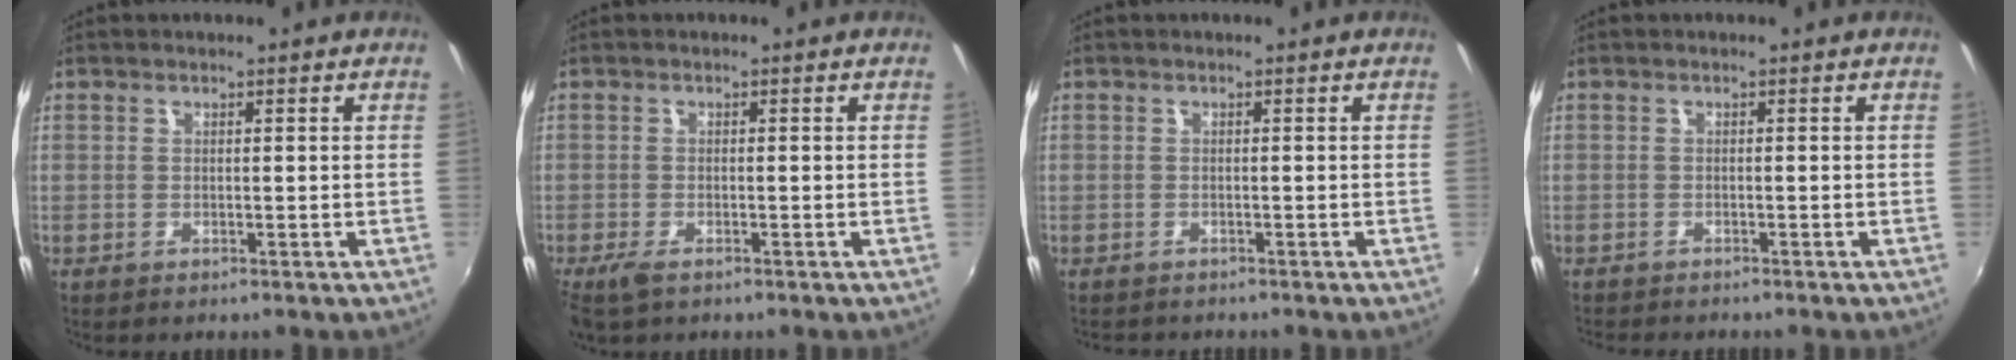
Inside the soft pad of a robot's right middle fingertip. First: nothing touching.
{"total": 3.1, "force": [-2.1, 1.2, 2.0], "torque": [-0.047, -0.011, -0.039]}
{"total": 1.3, "force": [-1.2, 0.6, 0.0], "torque": [-0.006, 0.001, -0.019]}
{"total": 2.5, "force": [-2.4, 0.2, 0.7], "torque": [-0.023, -0.014, -0.039]}